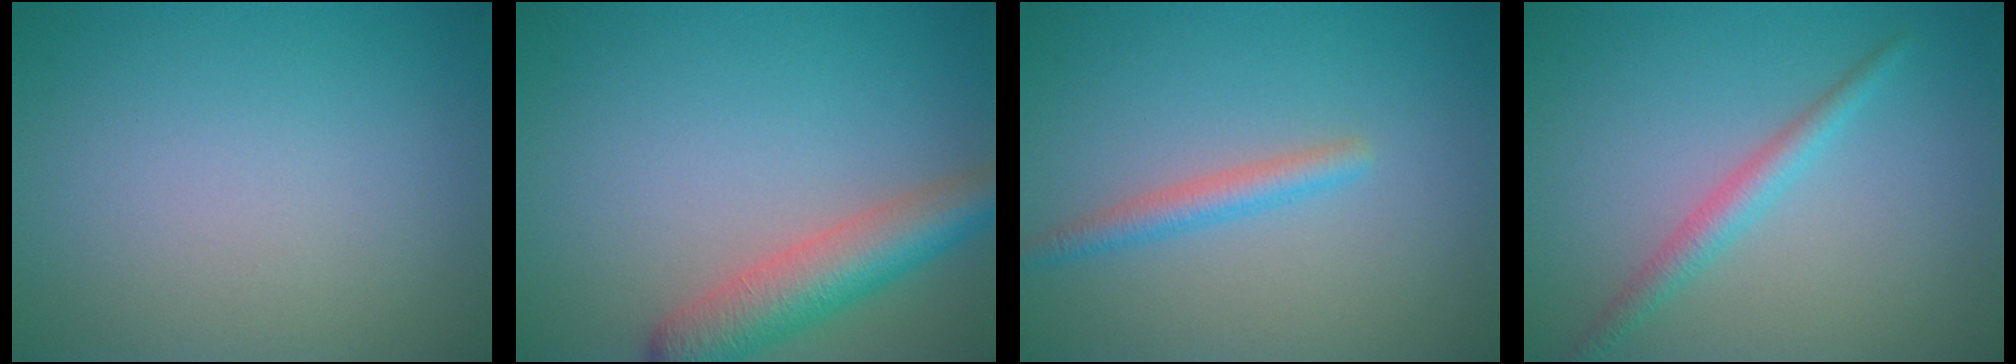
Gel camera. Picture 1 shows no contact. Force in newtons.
{"total": 5.3, "press": 5.3, "slide": 0.3}
{"total": 2.0, "press": 2.0, "slide": 0.1}
{"total": 2.2, "press": 2.2, "slide": 0.0}